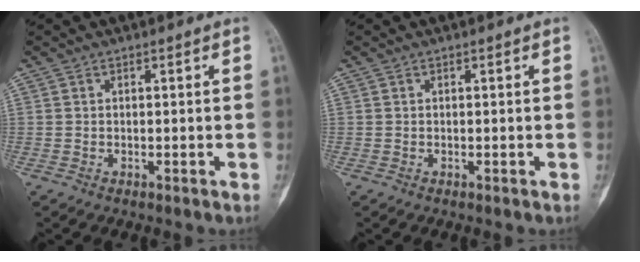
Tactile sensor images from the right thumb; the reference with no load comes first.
{"total": 0.0}